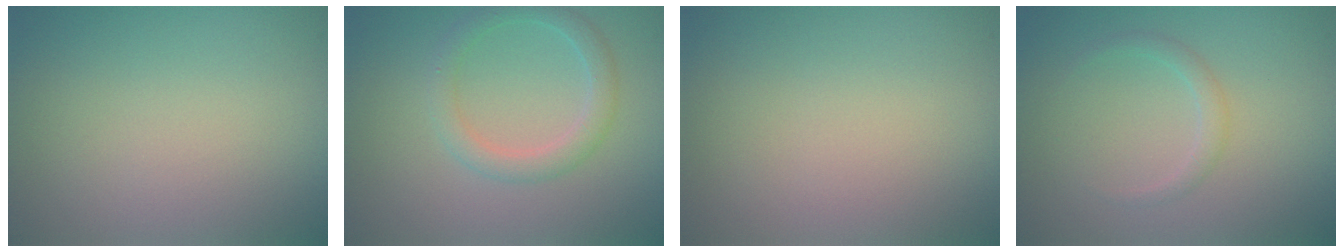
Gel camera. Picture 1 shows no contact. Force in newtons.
{"total": 2.4, "press": 2.4, "slide": 0.1}
{"total": 0.0}
{"total": 1.2, "press": 1.2, "slide": 0.1}